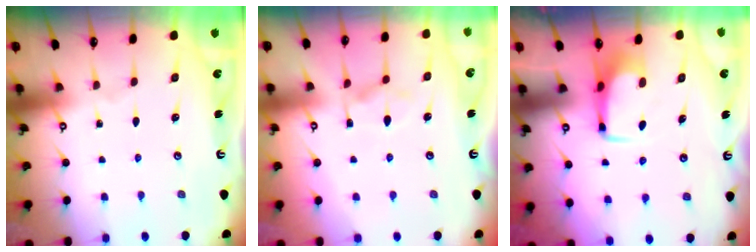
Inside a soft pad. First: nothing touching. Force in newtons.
{"total": 5.7, "press": 5.6, "slide": 1.1}
{"total": 3.0, "press": 2.9, "slide": 0.4}